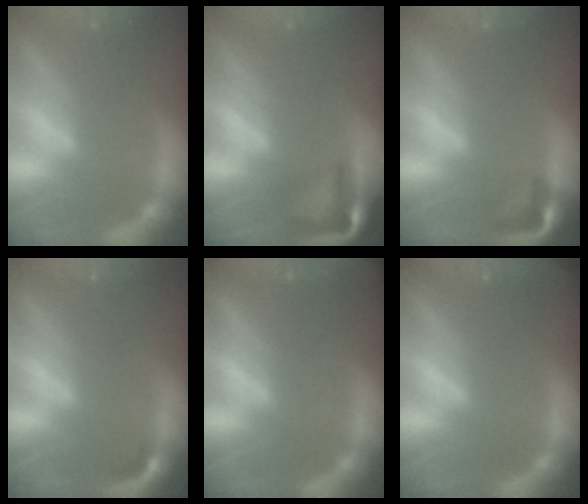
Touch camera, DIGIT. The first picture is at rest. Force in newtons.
{"total": 5.5}
{"total": 2.9}
{"total": 0.9}
{"total": 6.0}
{"total": 1.9}